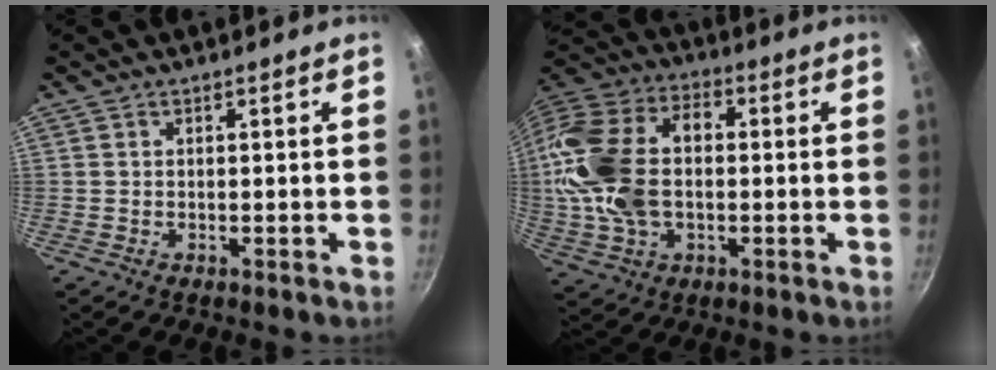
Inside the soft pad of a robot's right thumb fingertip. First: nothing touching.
{"total": 20.3, "force": [-0.2, 13.1, 15.6], "torque": [-0.301, 0.030, -0.012]}